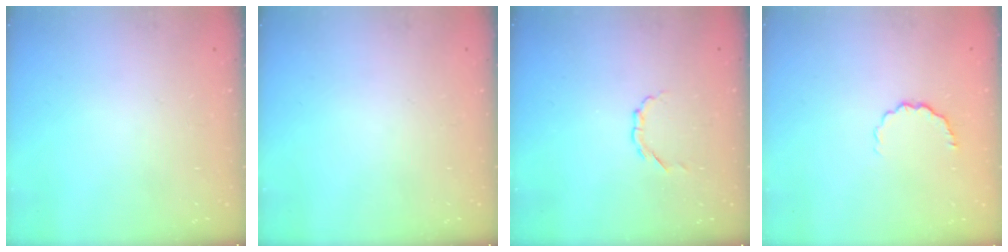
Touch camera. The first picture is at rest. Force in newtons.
{"total": 0.0}
{"total": 2.9, "press": 2.7, "slide": 1.1}
{"total": 4.8, "press": 4.6, "slide": 1.4}